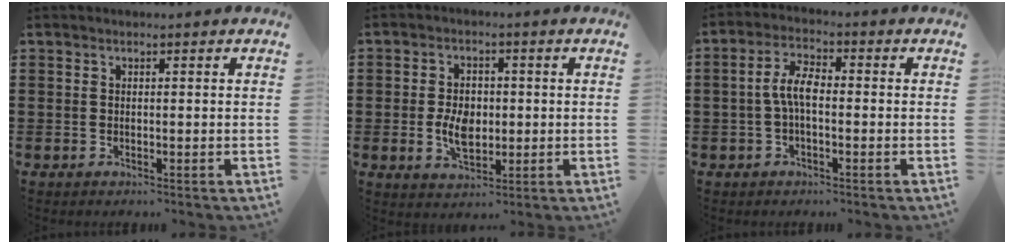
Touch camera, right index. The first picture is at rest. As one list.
[{"total": 5.4, "force": [-0.9, 3.3, 4.2], "torque": [-0.093, 0.003, -0.019]}, {"total": 5.0, "force": [-0.5, 1.9, 4.6], "torque": [-0.096, 0.005, -0.012]}]